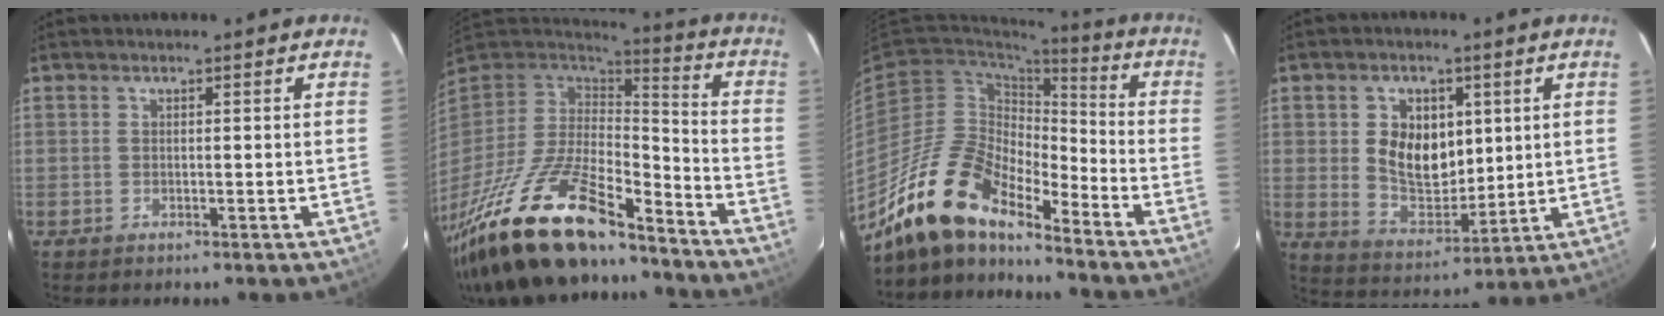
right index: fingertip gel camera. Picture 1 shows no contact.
{"total": 28.6, "force": [-20.2, 8.9, 18.1], "torque": [-0.358, -0.050, -0.345]}
{"total": 16.8, "force": [-14.0, 4.8, 8.0], "torque": [-0.146, -0.008, -0.272]}
{"total": 10.7, "force": [2.2, 7.6, 7.3], "torque": [-0.136, 0.003, 0.054]}